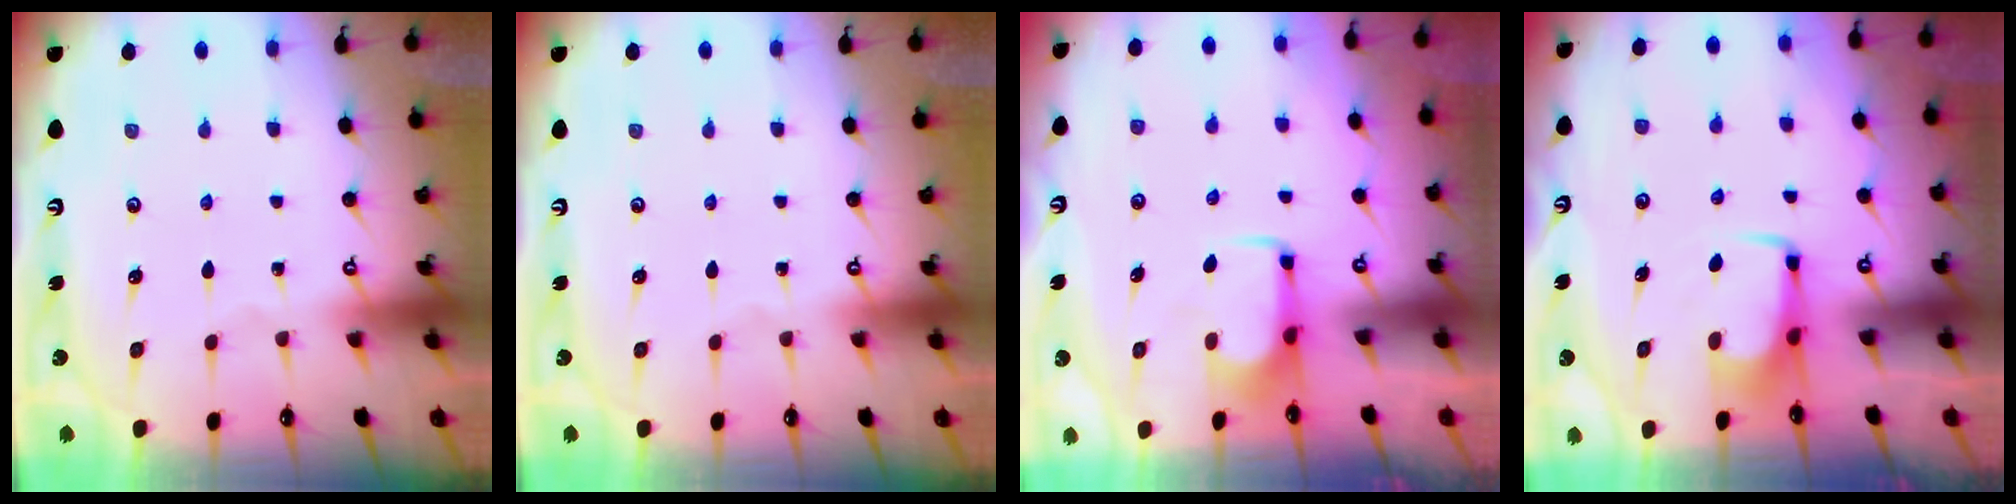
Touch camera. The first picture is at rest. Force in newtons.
{"total": 0.0}
{"total": 2.0, "press": 1.9, "slide": 0.4}
{"total": 3.4, "press": 3.4, "slide": 0.3}